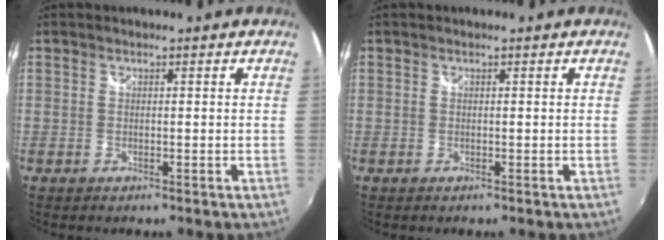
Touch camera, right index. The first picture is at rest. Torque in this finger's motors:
{"motor_torque": [-0.01, 0.02, 0.01, 0.01]}